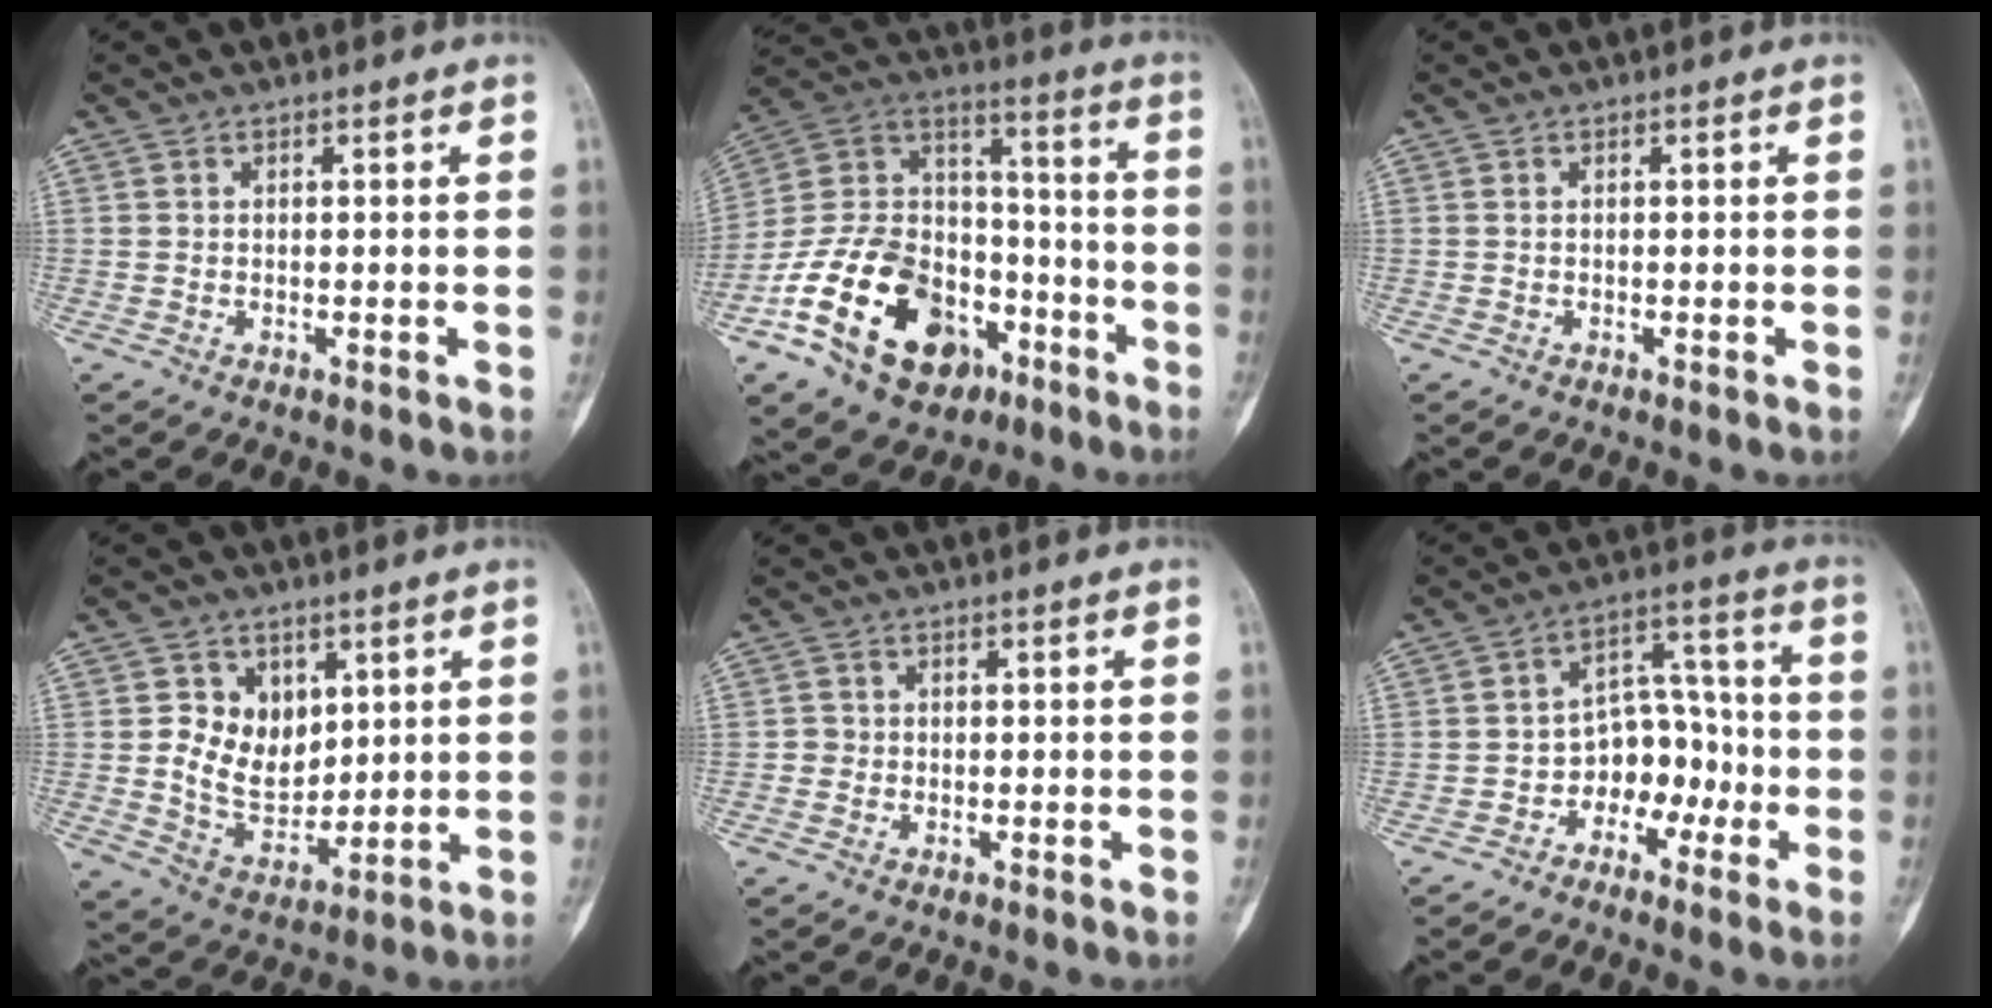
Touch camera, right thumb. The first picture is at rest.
{"total": 23.0, "force": [-11.2, 15.2, 13.1], "torque": [-0.218, 0.084, -0.190]}
{"total": 0.0}
{"total": 9.9, "force": [2.9, 7.5, 5.8], "torque": [-0.062, -0.023, 0.066]}
{"total": 1.2, "force": [-0.3, 1.2, 0.1], "torque": [0.007, 0.006, -0.010]}
{"total": 8.3, "force": [-3.3, 6.2, 4.3], "torque": [-0.018, 0.049, -0.065]}